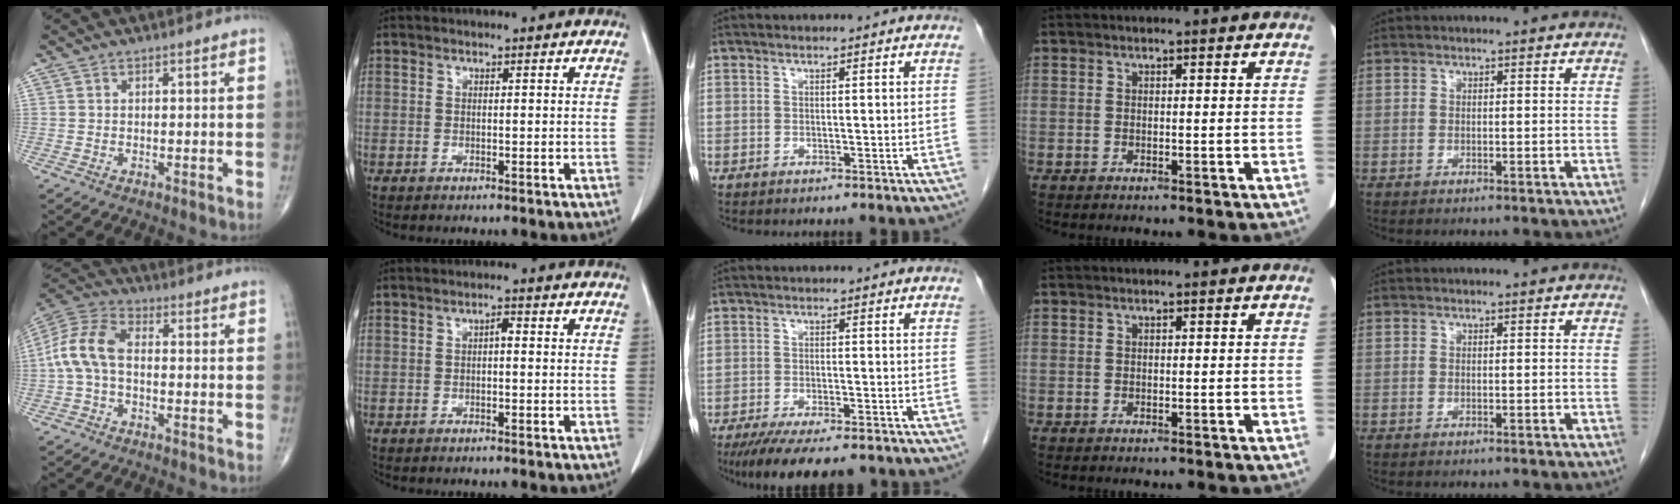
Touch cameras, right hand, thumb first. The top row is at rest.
{"thumb": {"total": 9.7, "force": [-0.9, 5.6, 7.9], "torque": [-0.168, 0.030, -0.028]}, "index": {"total": 1.2, "force": [0.0, 0.5, 1.1], "torque": [-0.018, 0.004, -0.001]}, "middle": {"total": 11.7, "force": [-9.4, 2.6, 6.4], "torque": [-0.095, -0.018, -0.138]}}